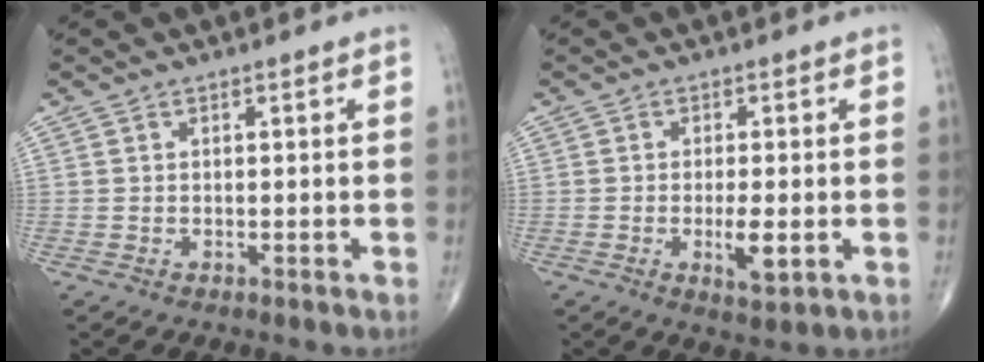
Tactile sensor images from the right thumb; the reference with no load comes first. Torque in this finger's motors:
{"motor_torque": [2.43, 2.57, 2.34, -0.43, 0.92]}